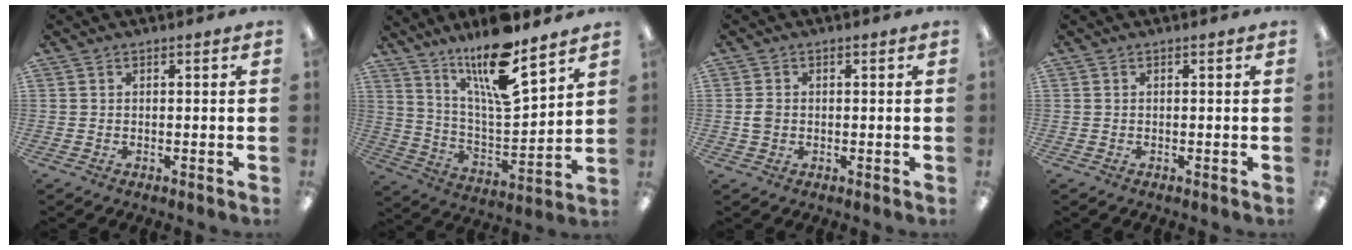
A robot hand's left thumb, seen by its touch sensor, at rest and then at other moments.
{"total": 16.9, "force": [12.6, 3.8, 10.5], "torque": [-0.189, -0.081, 0.210]}
{"total": 2.2, "force": [0.0, 1.8, 1.3], "torque": [-0.016, 0.002, -0.003]}
{"total": 0.0}